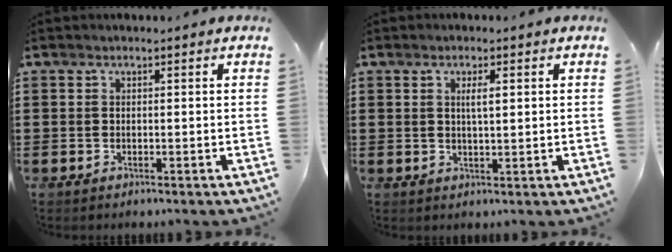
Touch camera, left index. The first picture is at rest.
{"total": 2.6, "force": [0.7, 0.5, 2.4], "torque": [-0.048, 0.002, 0.009]}